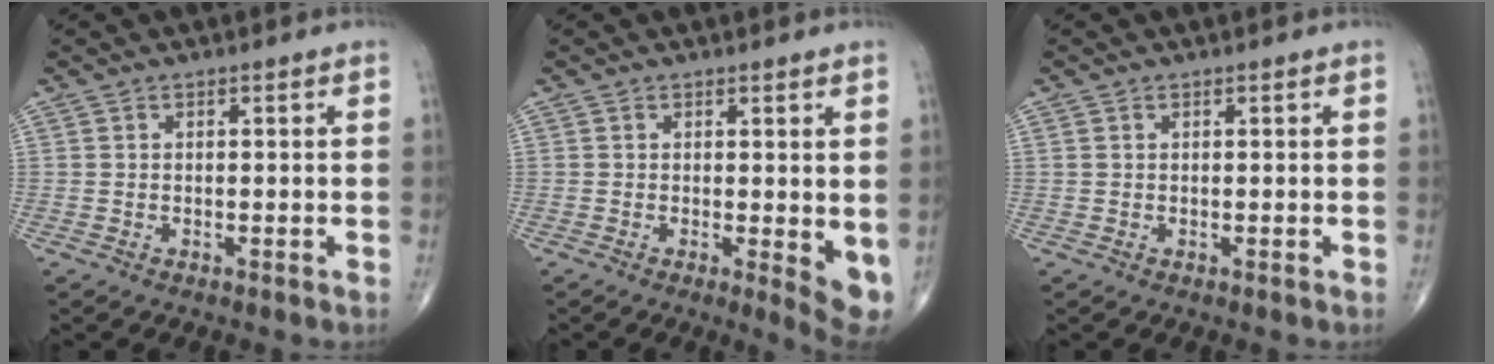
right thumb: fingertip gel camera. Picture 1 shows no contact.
{"total": 4.9, "force": [0.1, 1.6, 4.6], "torque": [-0.059, -0.013, 0.002]}
{"total": 0.6, "force": [0.2, 0.4, 0.3], "torque": [-0.007, 0.004, 0.007]}